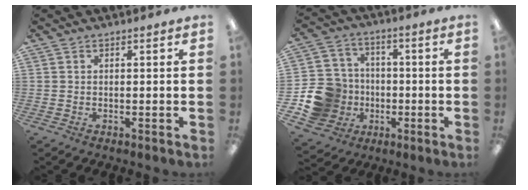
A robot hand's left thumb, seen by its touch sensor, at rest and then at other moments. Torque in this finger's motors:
{"motor_torque": [-0.12, 0.29, -0.01, 0.03, 0.07]}